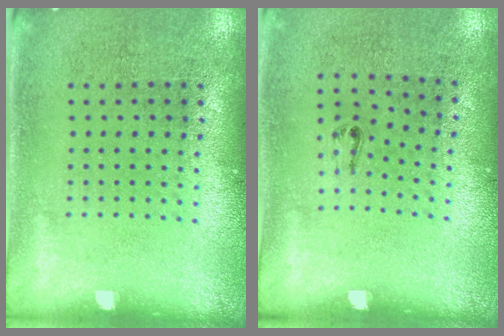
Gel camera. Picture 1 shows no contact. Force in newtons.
{"total": 0.6, "press": 0.3, "slide": 0.5}